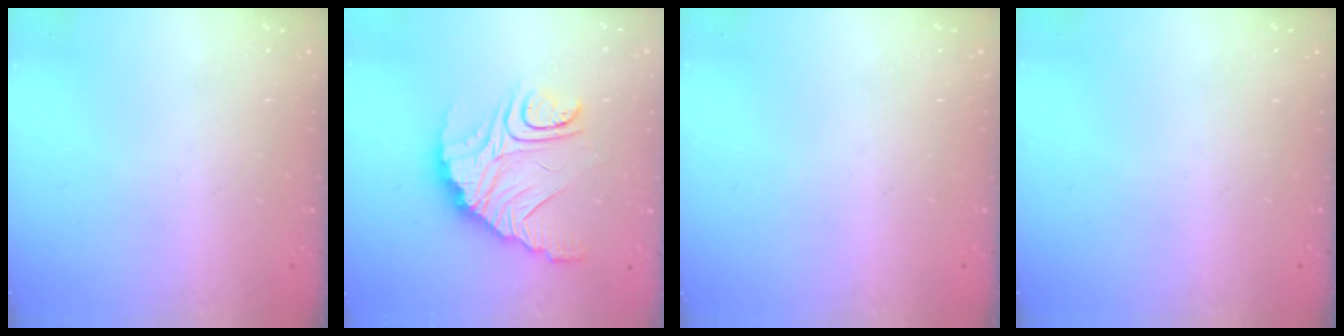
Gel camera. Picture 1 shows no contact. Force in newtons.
{"total": 16.2, "press": 16.2, "slide": 1.4}
{"total": 0.0}
{"total": 0.0}